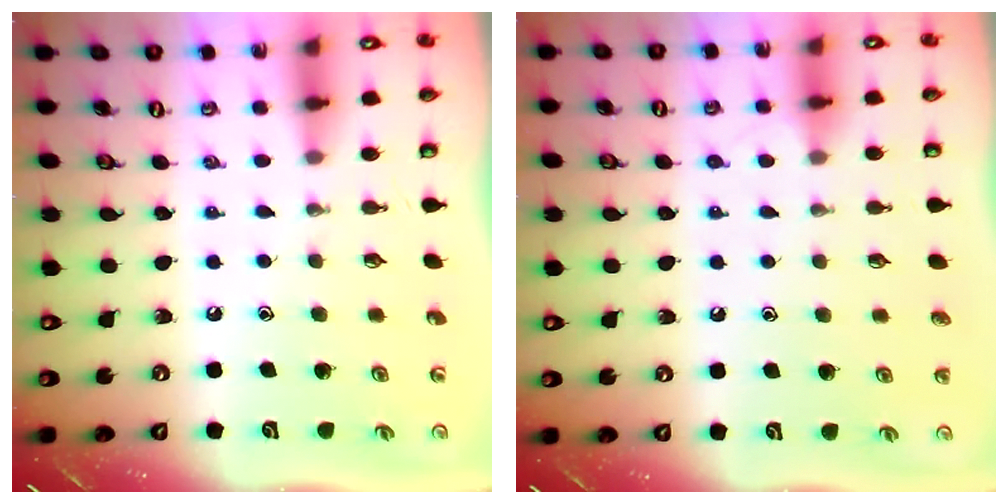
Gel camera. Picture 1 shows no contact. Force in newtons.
{"total": 2.6, "press": 2.5, "slide": 0.3}